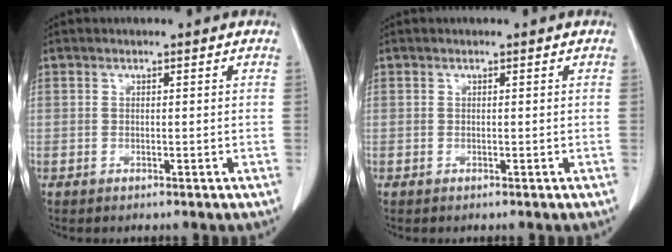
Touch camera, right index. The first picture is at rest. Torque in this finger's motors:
{"motor_torque": [0.00, 0.00, 0.00, 0.00]}